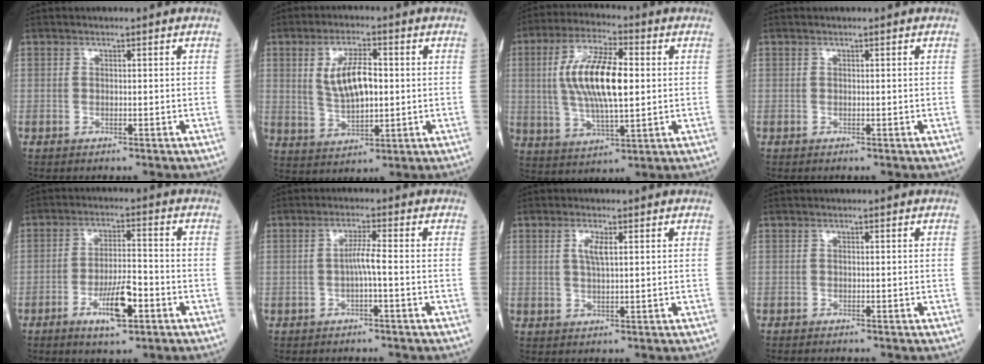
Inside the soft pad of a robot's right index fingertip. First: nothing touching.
{"total": 8.2, "force": [1.1, 3.1, 7.5], "torque": [-0.148, 0.005, 0.027]}
{"total": 13.6, "force": [1.5, 4.0, 12.9], "torque": [-0.257, 0.010, 0.027]}
{"total": 0.0}
{"total": 7.4, "force": [-3.4, 1.7, 6.3], "torque": [-0.120, -0.001, -0.056]}
{"total": 2.7, "force": [-0.7, -0.2, 2.6], "torque": [-0.046, 0.005, -0.013]}
{"total": 2.9, "force": [0.9, 0.6, 2.7], "torque": [-0.059, 0.001, 0.018]}
{"total": 0.7, "force": [-0.7, 0.2, 0.2], "torque": [-0.008, -0.001, -0.012]}